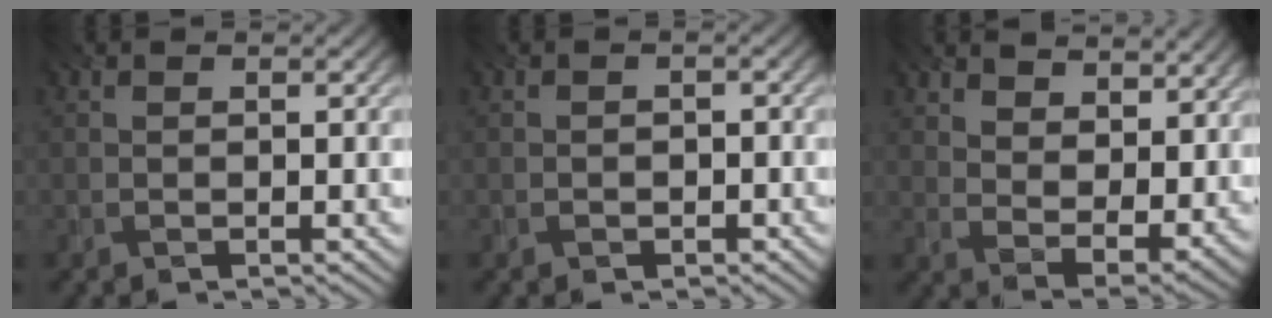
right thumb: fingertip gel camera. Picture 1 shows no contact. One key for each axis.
{"total": 1.0, "fx": -0.8, "fy": 0.5, "fz": -0.2, "tx": 0.008, "ty": -0.003, "tz": -0.016}
{"total": 10.3, "fx": 7.2, "fy": 4.8, "fz": 5.6, "tx": -0.113, "ty": -0.016, "tz": 0.108}